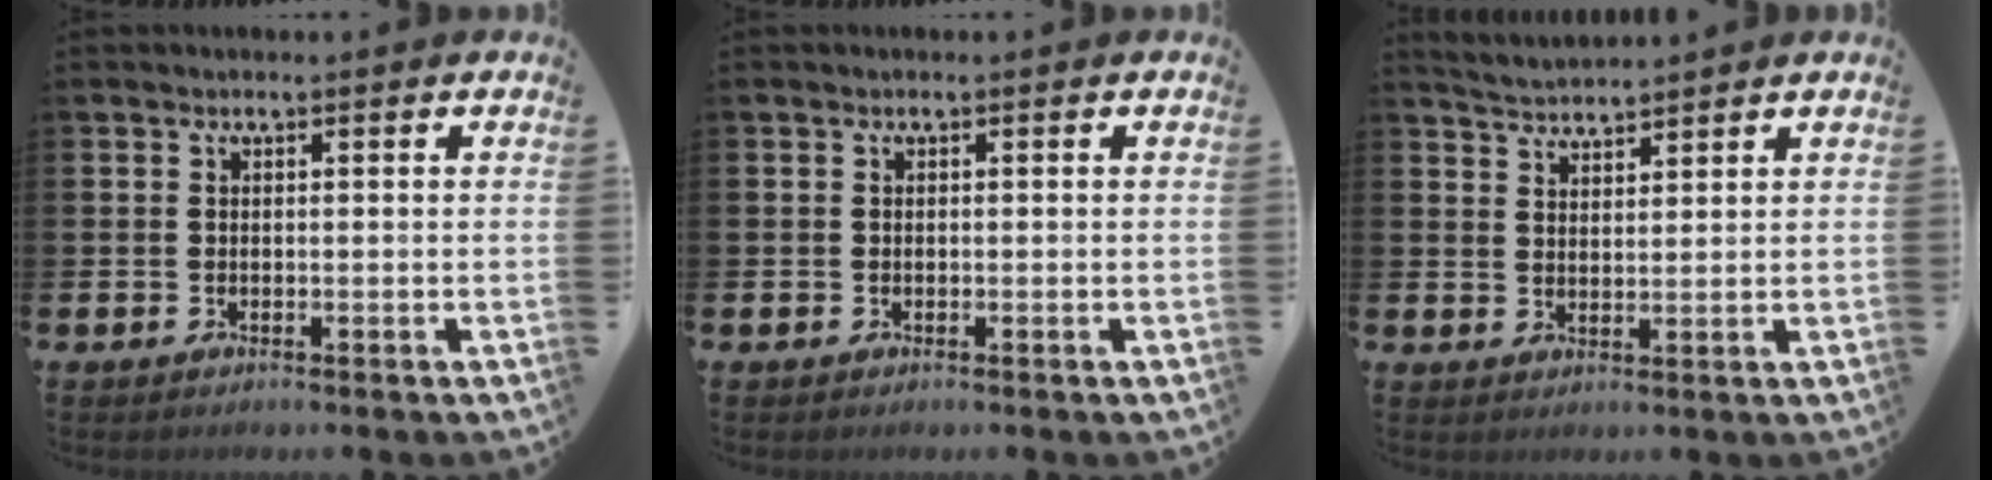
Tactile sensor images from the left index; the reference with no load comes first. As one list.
[{"total": 0.0}, {"total": 3.5, "force": [3.5, 0.0, 0.0], "torque": [-0.013, -0.016, 0.065]}]